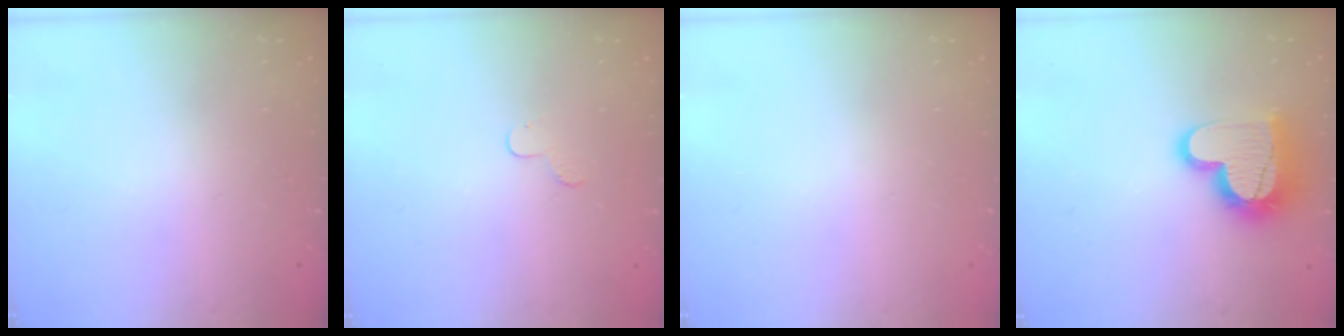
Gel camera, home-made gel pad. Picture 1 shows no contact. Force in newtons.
{"total": 4.8, "press": 4.8, "slide": 0.5}
{"total": 0.0}
{"total": 18.9, "press": 18.9, "slide": 1.4}